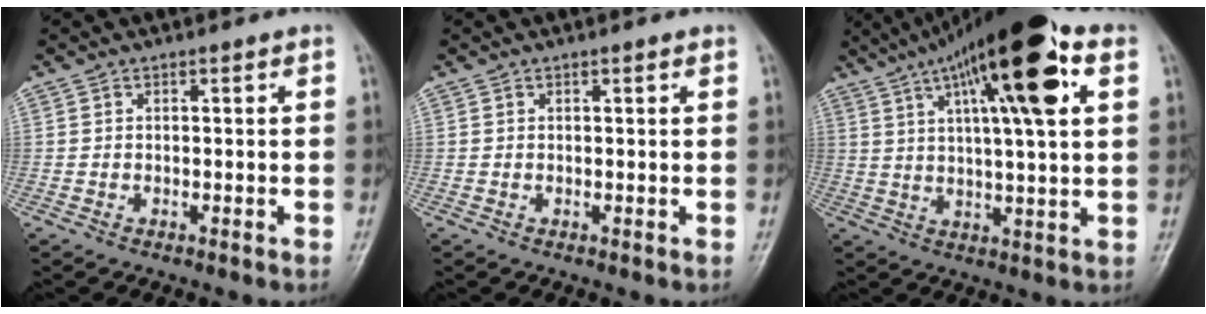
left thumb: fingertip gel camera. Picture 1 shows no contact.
{"total": 0.6, "force": [0.4, 0.1, 0.4], "torque": [-0.006, 0.000, 0.003]}
{"total": 20.6, "force": [8.5, 4.9, 18.0], "torque": [-0.287, 0.009, 0.133]}